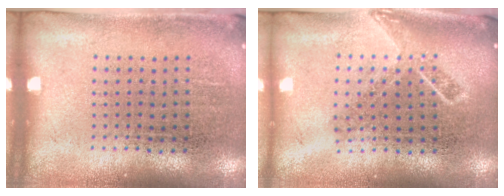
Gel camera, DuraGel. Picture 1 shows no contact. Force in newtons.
{"total": 1.8, "press": 1.3, "slide": 1.2}